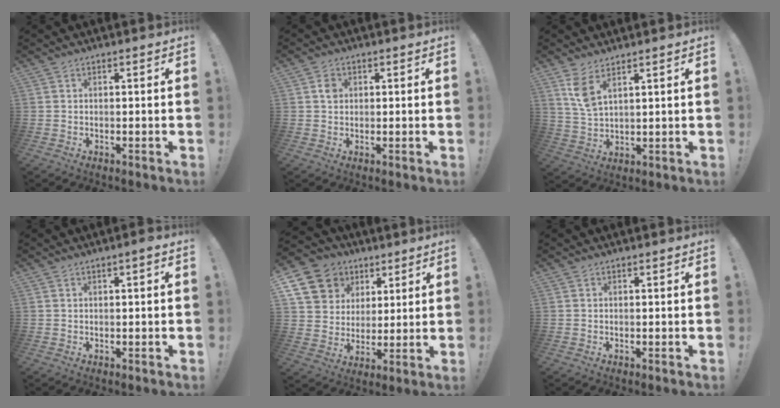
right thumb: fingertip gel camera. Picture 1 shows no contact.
{"total": 2.4, "force": [0.5, 2.1, 1.1], "torque": [-0.003, -0.004, 0.005]}
{"total": 6.3, "force": [4.0, 2.0, 4.4], "torque": [-0.084, -0.021, 0.075]}
{"total": 1.5, "force": [0.1, -0.1, 1.5], "torque": [-0.017, -0.001, -0.001]}
{"total": 13.8, "force": [6.7, 11.2, 4.3], "torque": [-0.069, -0.036, 0.144]}
{"total": 0.0}